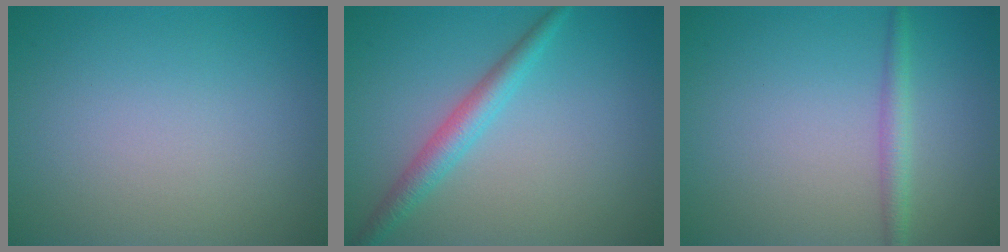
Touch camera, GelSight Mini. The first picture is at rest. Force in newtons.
{"total": 2.8, "press": 2.8, "slide": 0.1}
{"total": 1.8, "press": 1.8, "slide": 0.0}